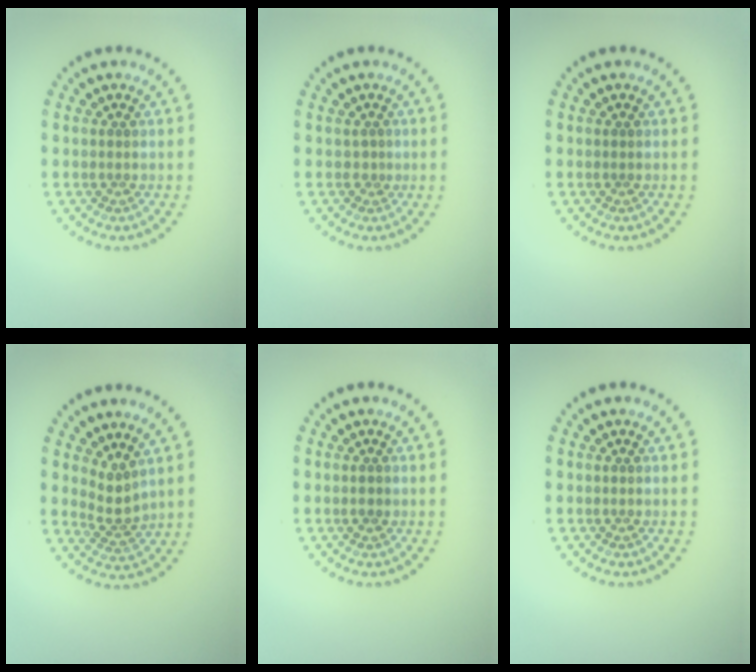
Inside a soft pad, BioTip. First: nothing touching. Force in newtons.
{"total": 0.5, "press": 0.1, "slide": 0.5}
{"total": 0.0}
{"total": 2.2, "press": 1.5, "slide": 1.7}
{"total": 0.8, "press": 0.8, "slide": 0.3}
{"total": 0.0}